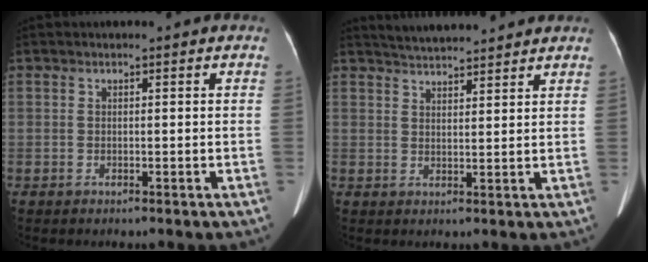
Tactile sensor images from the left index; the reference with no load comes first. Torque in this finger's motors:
{"motor_torque": [0.61, -0.86, -0.06, -0.04]}